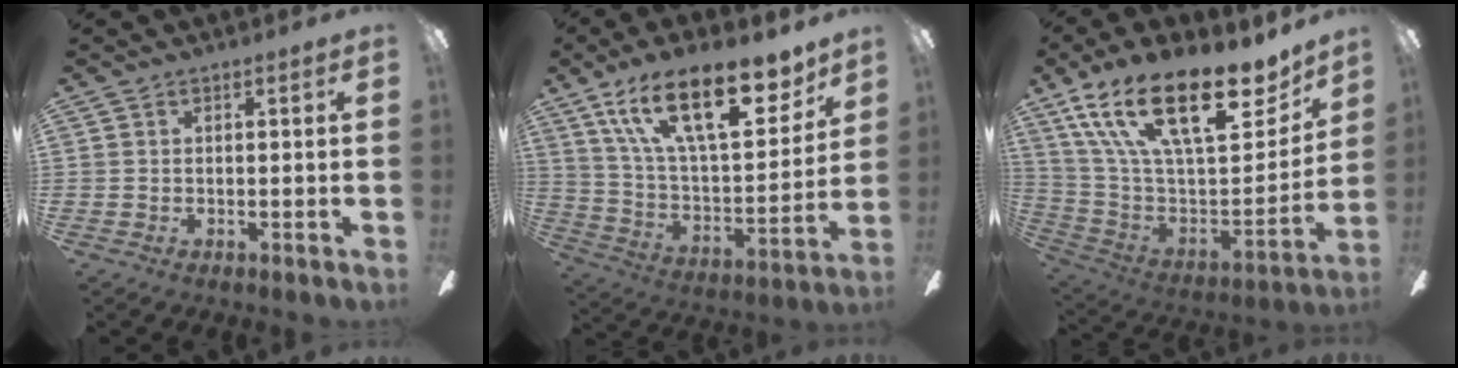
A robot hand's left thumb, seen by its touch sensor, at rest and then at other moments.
{"total": 23.8, "force": [14.9, 9.4, 16.0], "torque": [-0.264, -0.082, 0.251]}
{"total": 25.9, "force": [15.6, 10.1, 18.0], "torque": [-0.304, -0.094, 0.267]}